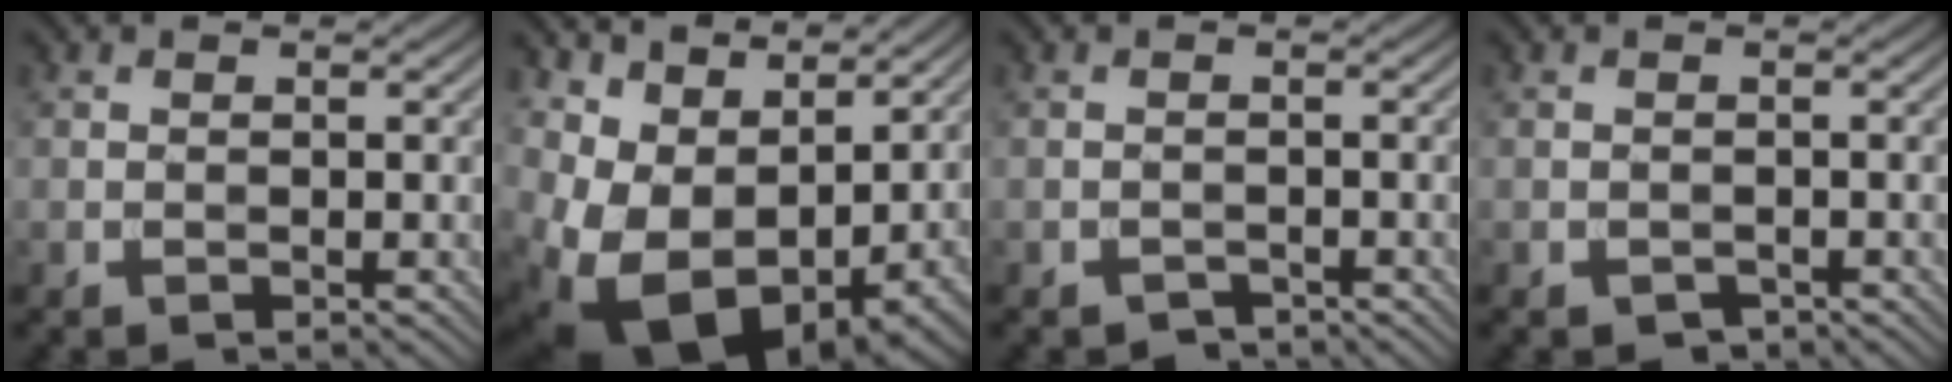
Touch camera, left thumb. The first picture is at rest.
{"total": 14.6, "force": [3.1, 9.5, 10.6], "torque": [-0.209, -0.028, 0.099]}
{"total": 1.3, "force": [-1.2, 0.5, 0.2], "torque": [-0.002, 0.000, -0.024]}
{"total": 1.1, "force": [-0.8, 0.7, 0.3], "torque": [-0.005, -0.005, -0.016]}